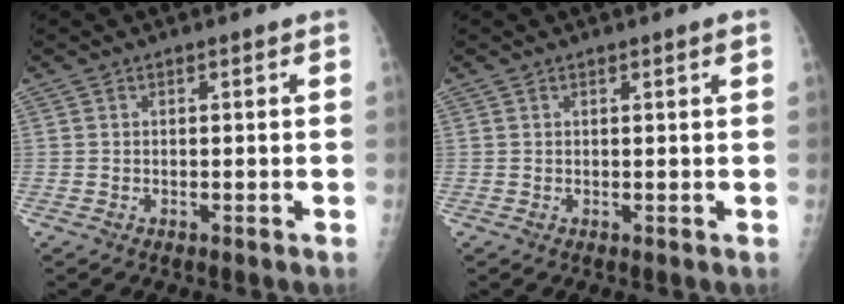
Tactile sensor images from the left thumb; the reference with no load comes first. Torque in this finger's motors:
{"motor_torque": [-0.01, 0.11, 0.01, 0.02, 0.00]}